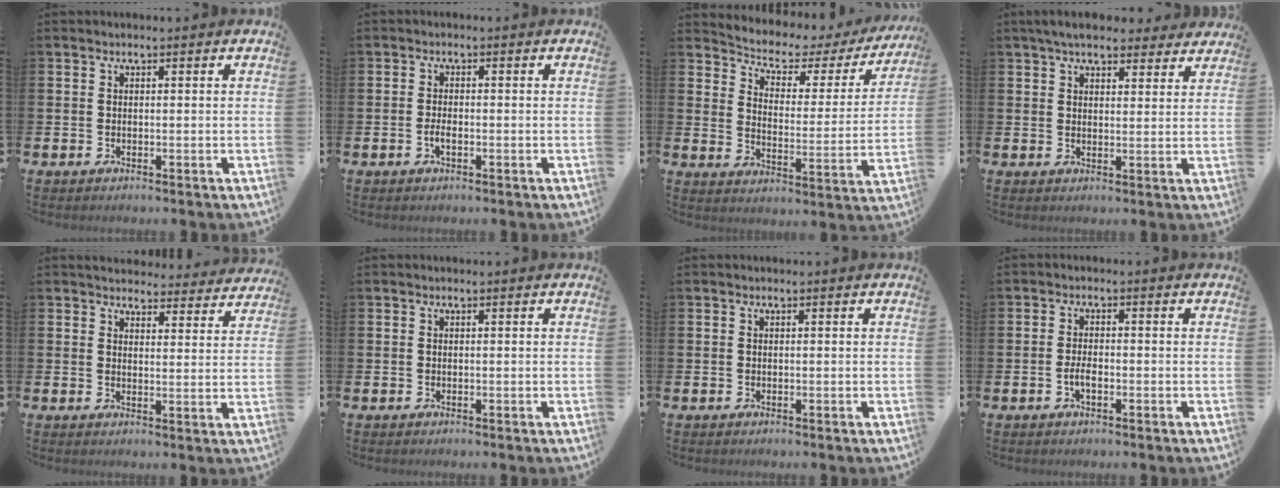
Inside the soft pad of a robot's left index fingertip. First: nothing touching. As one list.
[{"total": 1.5, "force": [-0.5, 0.7, 1.3], "torque": [-0.027, 0.002, -0.009]}, {"total": 4.5, "force": [3.8, 2.2, 1.1], "torque": [-0.052, -0.030, 0.056]}, {"total": 5.7, "force": [5.1, 1.7, 1.7], "torque": [-0.037, -0.017, 0.092]}, {"total": 4.2, "force": [4.0, 1.1, 0.1], "torque": [-0.004, -0.030, 0.070]}, {"total": 0.0}, {"total": 0.0}, {"total": 2.1, "force": [-0.7, 0.9, 1.8], "torque": [-0.030, 0.001, -0.015]}]